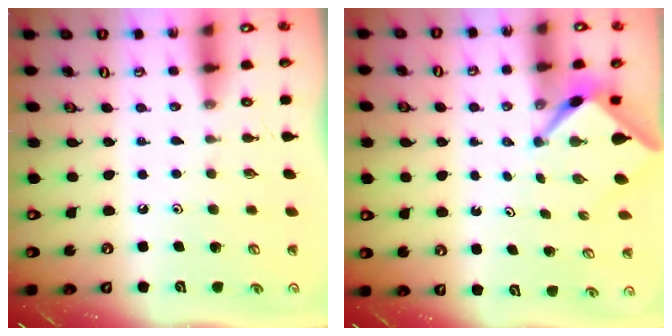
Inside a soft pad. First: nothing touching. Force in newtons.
{"total": 3.3, "press": 3.3, "slide": 0.2}